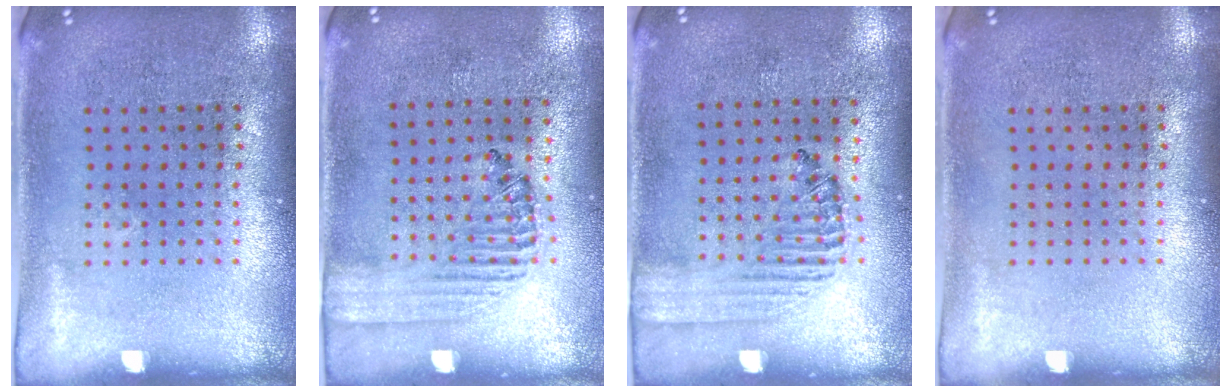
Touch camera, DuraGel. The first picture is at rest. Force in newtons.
{"total": 1.4, "press": 1.2, "slide": 0.7}
{"total": 1.4, "press": 1.2, "slide": 0.7}
{"total": 0.0}